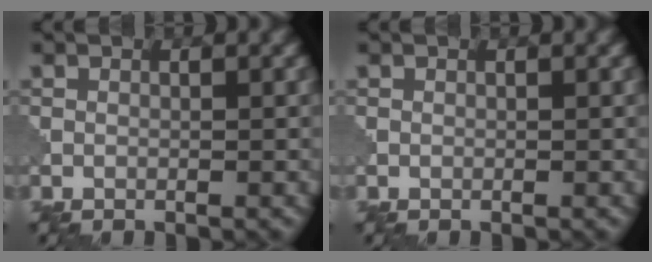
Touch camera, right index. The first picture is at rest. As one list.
[{"total": 0.0}]